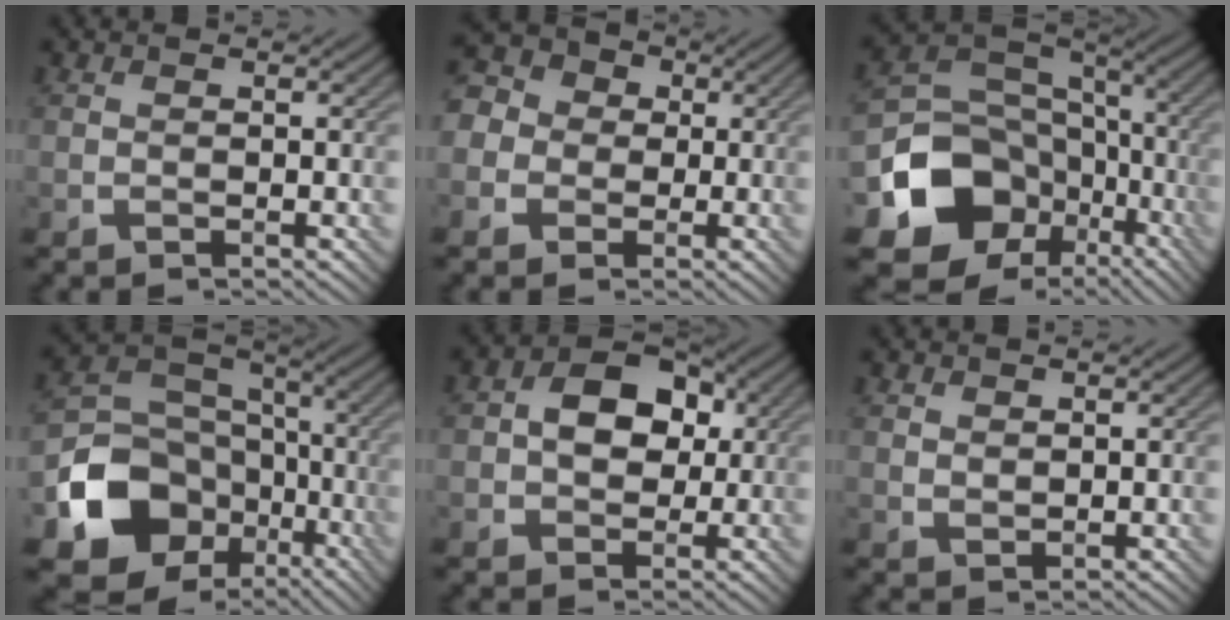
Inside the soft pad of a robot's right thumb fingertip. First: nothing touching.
{"total": 8.5, "force": [-0.4, 7.9, 3.3], "torque": [-0.126, 0.014, -0.041]}
{"total": 14.5, "force": [-5.2, 11.6, 7.0], "torque": [-0.154, -0.039, -0.093]}
{"total": 13.7, "force": [-5.1, 10.9, 6.5], "torque": [-0.151, -0.037, -0.094]}
{"total": 7.2, "force": [0.6, 5.3, 4.8], "torque": [-0.076, 0.011, 0.002]}
{"total": 1.2, "force": [0.9, 0.6, 0.4], "torque": [-0.011, -0.004, 0.020]}